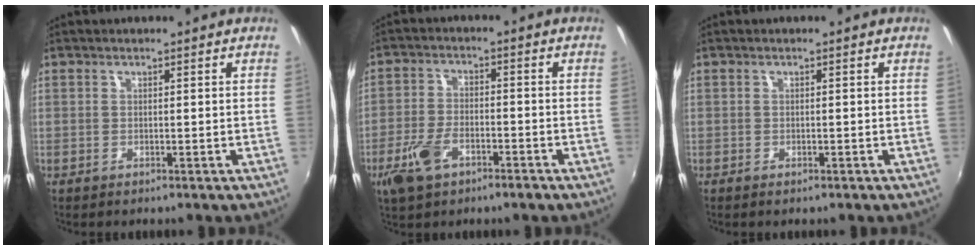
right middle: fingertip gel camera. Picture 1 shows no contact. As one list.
[{"total": 7.8, "force": [-4.2, 3.8, 5.3], "torque": [-0.122, -0.006, -0.076]}, {"total": 0.7, "force": [-0.5, 0.3, 0.3], "torque": [-0.006, -0.002, -0.009]}]